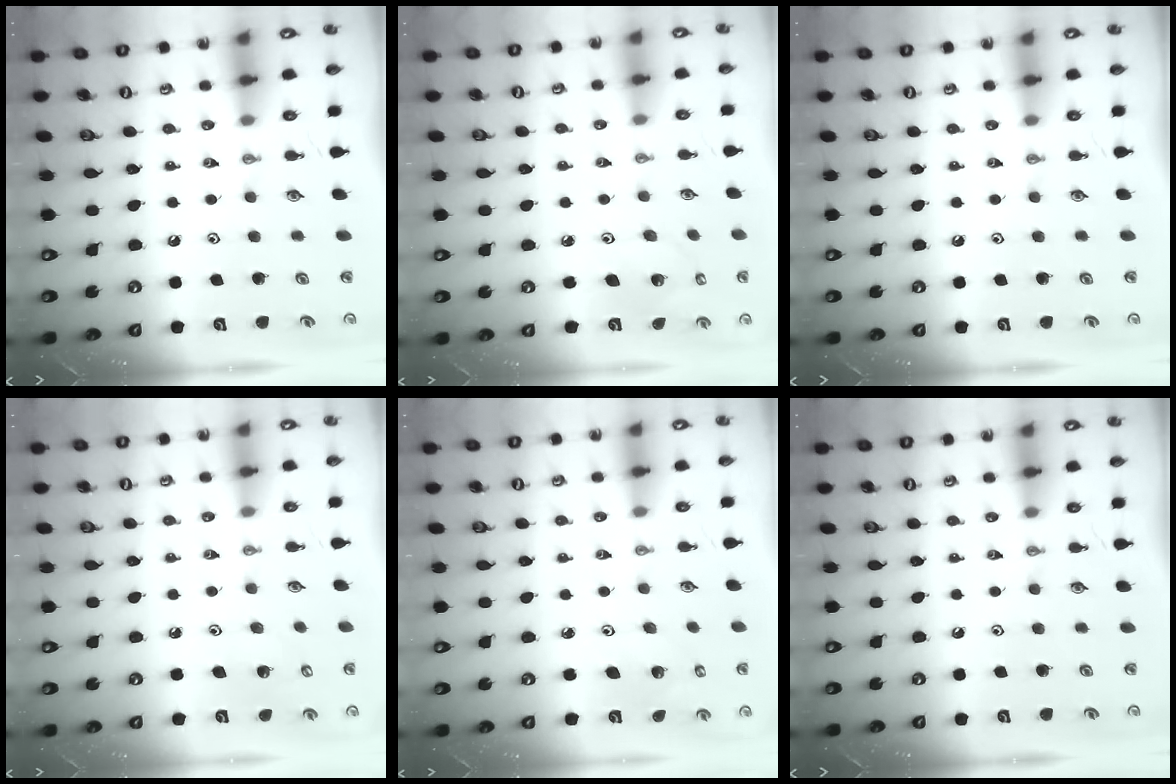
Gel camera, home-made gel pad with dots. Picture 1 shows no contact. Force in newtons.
{"total": 4.1, "press": 4.1, "slide": 0.3}
{"total": 0.0}
{"total": 5.5, "press": 5.5, "slide": 0.4}
{"total": 3.5, "press": 3.5, "slide": 0.2}
{"total": 0.0}